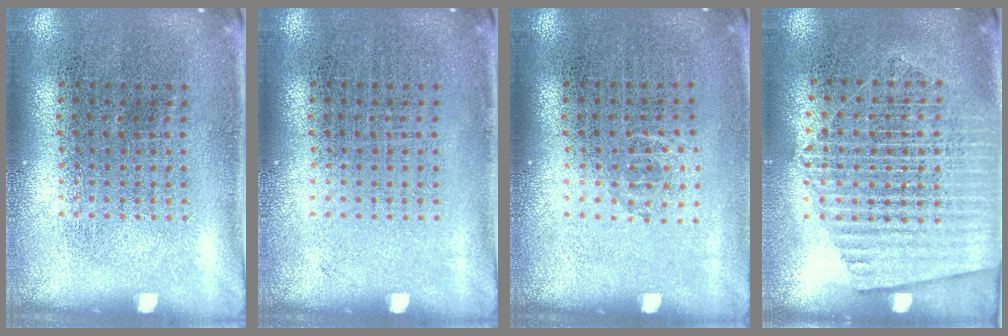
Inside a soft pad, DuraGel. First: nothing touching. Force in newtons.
{"total": 0.0}
{"total": 0.5, "press": 0.4, "slide": 0.4}
{"total": 1.4, "press": 1.3, "slide": 0.7}